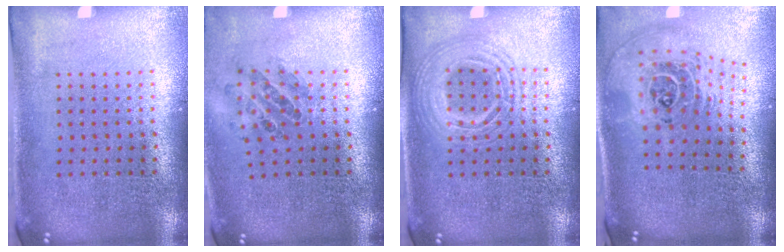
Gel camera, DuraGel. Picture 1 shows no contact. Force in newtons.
{"total": 0.9, "press": 0.9, "slide": 0.0}
{"total": 2.8, "press": 2.7, "slide": 0.2}
{"total": 2.6, "press": 1.8, "slide": 1.9}